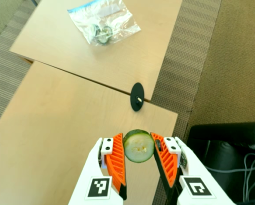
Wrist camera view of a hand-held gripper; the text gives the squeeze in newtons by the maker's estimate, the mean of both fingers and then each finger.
{"total": 10.5, "left": 10.2, "right": 10.8}